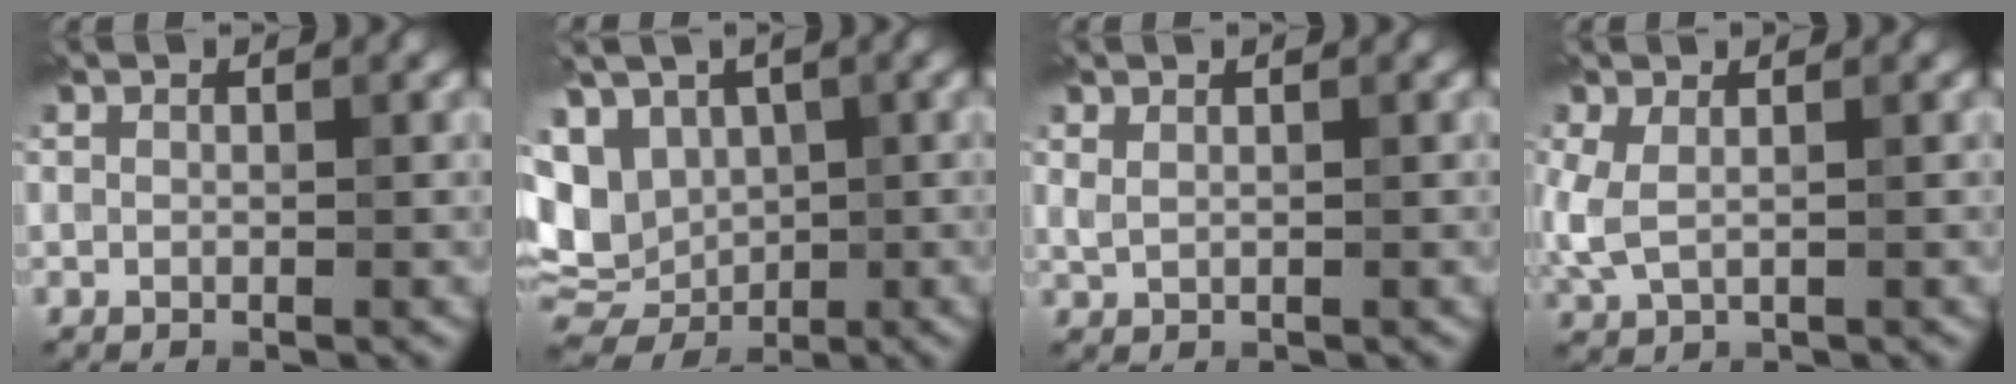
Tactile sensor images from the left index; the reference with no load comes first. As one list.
[{"total": 9.5, "force": [0.7, 7.4, 5.9], "torque": [-0.112, -0.002, 0.025]}, {"total": 0.8, "force": [0.4, 0.3, 0.5], "torque": [-0.018, -0.003, 0.014]}, {"total": 2.6, "force": [0.0, 1.4, 2.2], "torque": [-0.070, -0.004, 0.003]}]